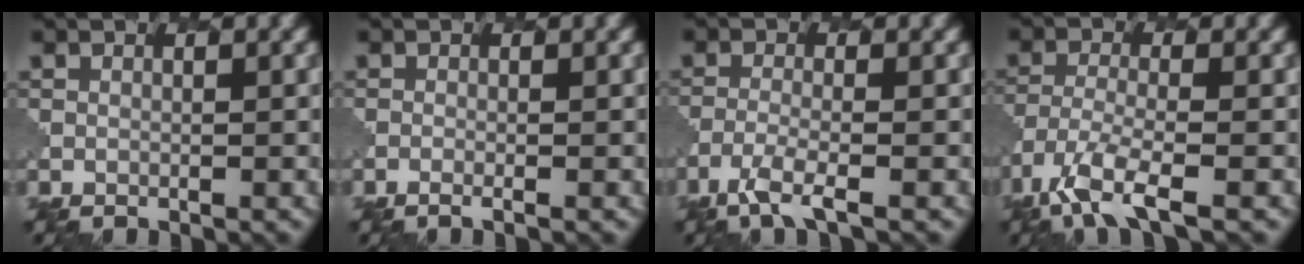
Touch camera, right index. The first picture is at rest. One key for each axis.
{"total": 1.1, "fx": -0.5, "fy": 0.3, "fz": 0.9, "tx": -0.009, "ty": -0.001, "tz": -0.015}
{"total": 3.2, "fx": -2.1, "fy": 0.5, "fz": 2.3, "tx": -0.049, "ty": -0.005, "tz": -0.053}
{"total": 5.6, "fx": -3.6, "fy": 1.6, "fz": 4.0, "tx": -0.088, "ty": -0.013, "tz": -0.076}